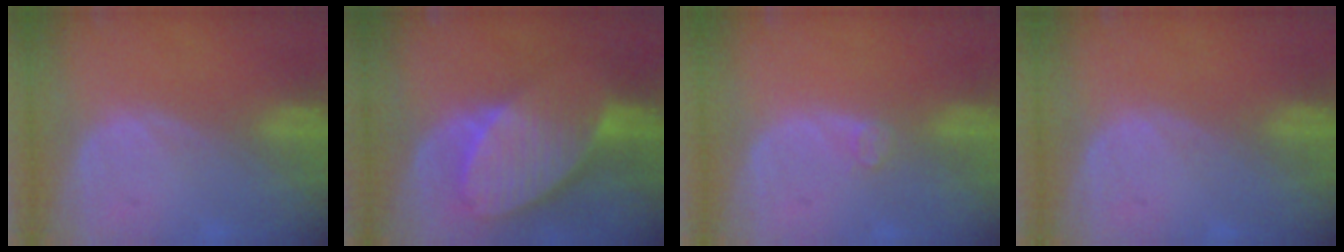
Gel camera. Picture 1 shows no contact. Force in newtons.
{"total": 10.3, "press": 8.9, "slide": 5.2}
{"total": 1.5, "press": 1.5, "slide": 0.2}
{"total": 0.0}